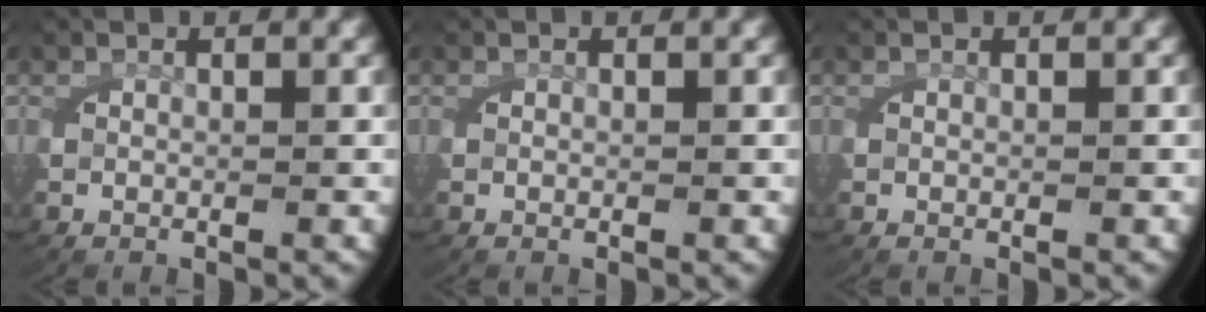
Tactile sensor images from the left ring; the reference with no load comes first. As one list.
[{"total": 0.0}, {"total": 0.0}]